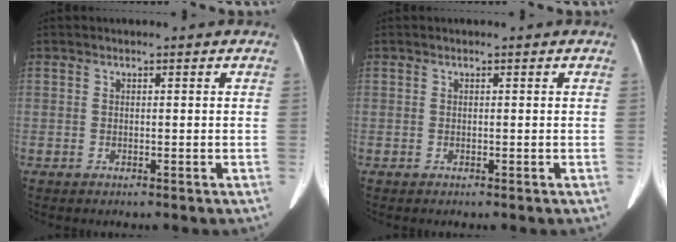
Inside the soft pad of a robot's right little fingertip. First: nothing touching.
{"total": 0.0}